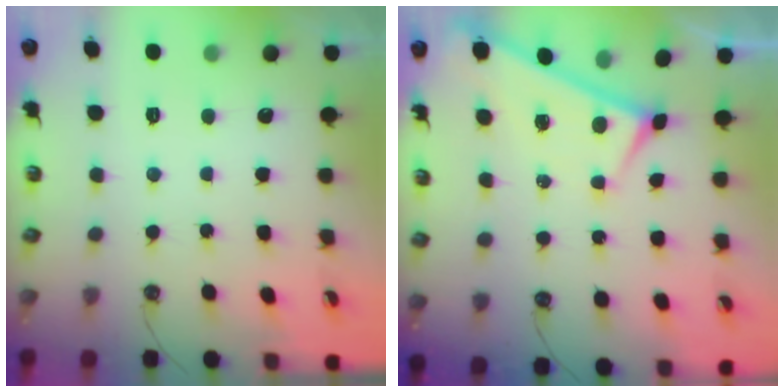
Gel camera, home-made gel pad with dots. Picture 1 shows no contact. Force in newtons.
{"total": 0.0}